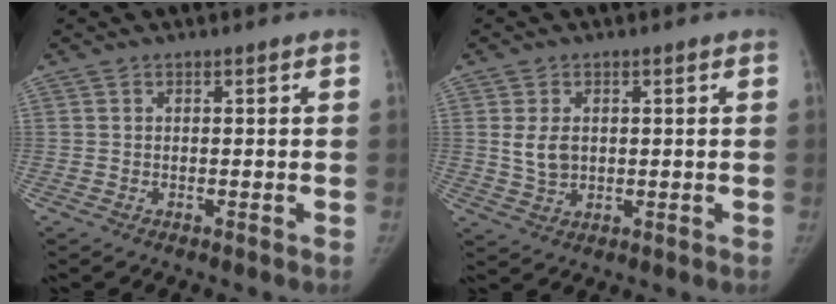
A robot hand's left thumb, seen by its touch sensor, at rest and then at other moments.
{"total": 4.4, "force": [0.6, 3.1, 3.0], "torque": [-0.047, -0.005, 0.021]}